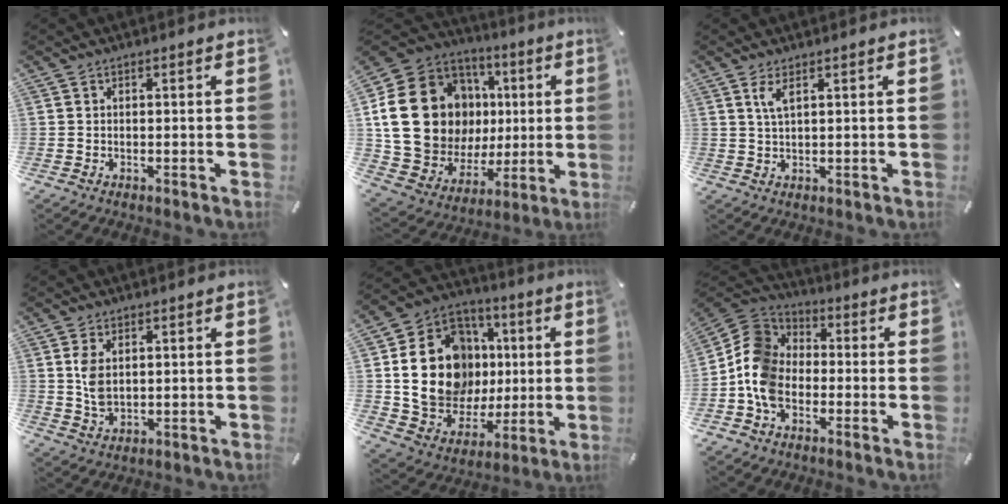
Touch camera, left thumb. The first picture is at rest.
{"total": 23.6, "force": [4.9, 18.8, 13.4], "torque": [-0.265, -0.029, 0.119]}
{"total": 3.3, "force": [1.7, 0.7, 2.7], "torque": [-0.058, 0.003, 0.028]}
{"total": 4.9, "force": [1.2, 2.9, 3.8], "torque": [-0.101, -0.003, 0.015]}
{"total": 20.4, "force": [2.2, 16.7, 11.5], "torque": [-0.222, -0.003, 0.054]}
{"total": 10.7, "force": [-3.9, 8.4, 5.4], "torque": [-0.131, 0.033, -0.076]}